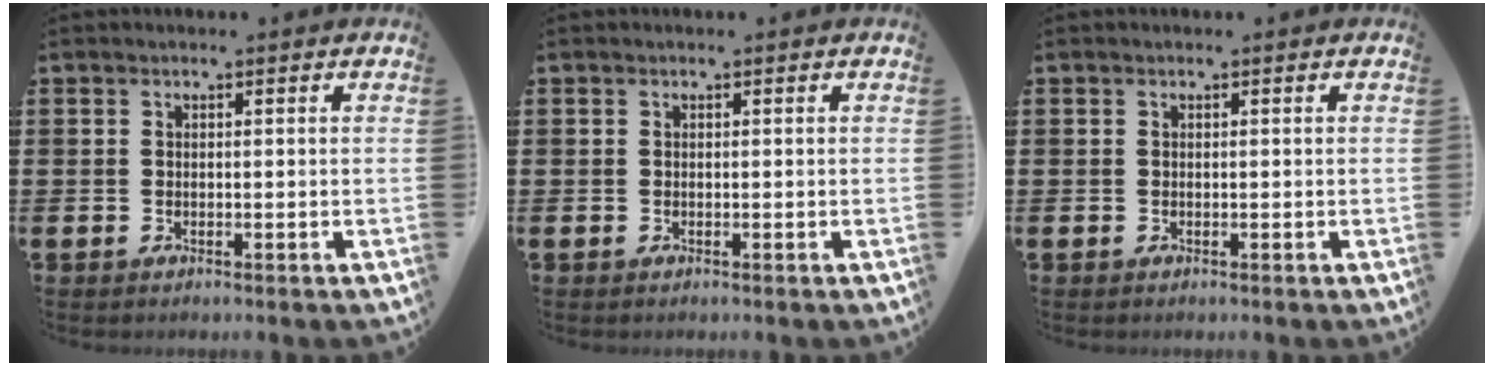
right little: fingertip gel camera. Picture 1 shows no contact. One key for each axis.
{"total": 0.0}
{"total": 0.0}